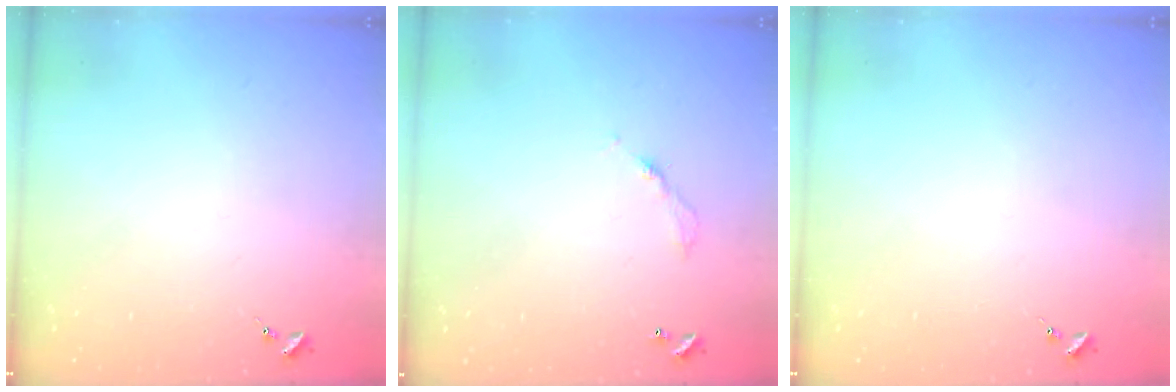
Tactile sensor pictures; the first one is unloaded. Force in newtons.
{"total": 3.6, "press": 3.6, "slide": 0.2}
{"total": 0.0}